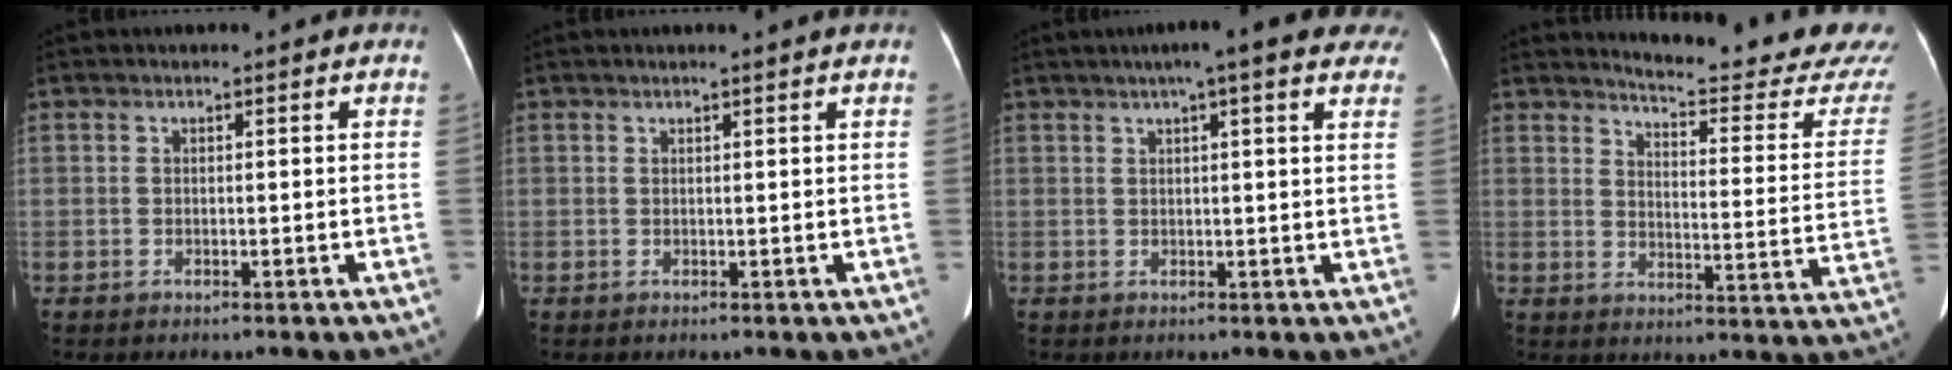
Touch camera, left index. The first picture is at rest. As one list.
[{"total": 1.2, "force": [1.0, -0.4, 0.7], "torque": [-0.017, 0.001, 0.022]}, {"total": 11.7, "force": [8.8, 1.9, 7.6], "torque": [-0.094, 0.032, 0.100]}, {"total": 20.4, "force": [19.6, 0.4, 5.6], "torque": [-0.075, -0.126, 0.220]}]